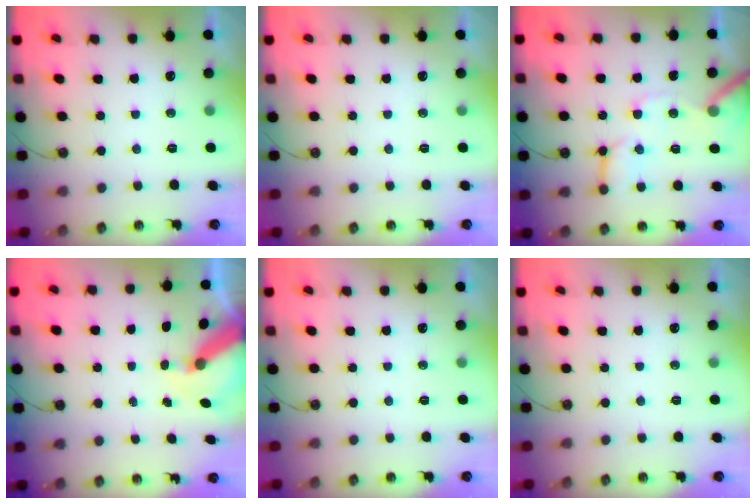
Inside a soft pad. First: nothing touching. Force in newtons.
{"total": 0.0}
{"total": 12.0, "press": 11.9, "slide": 1.6}
{"total": 8.3, "press": 8.3, "slide": 0.8}
{"total": 0.0}
{"total": 0.0}